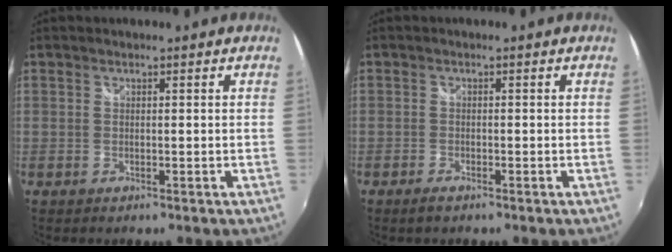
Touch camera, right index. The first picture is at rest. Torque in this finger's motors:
{"motor_torque": [0.09, -0.13, 0.01, 0.00]}